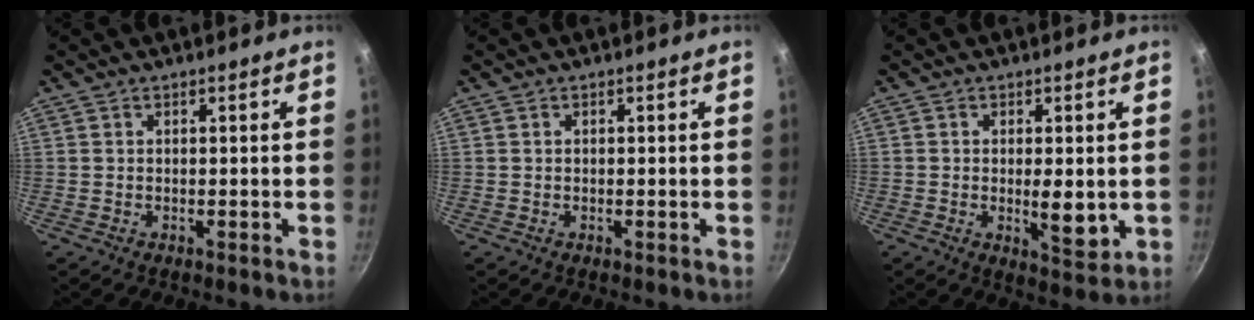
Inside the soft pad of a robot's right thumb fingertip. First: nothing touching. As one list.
[{"total": 0.0}, {"total": 5.8, "force": [-0.3, 2.5, 5.2], "torque": [-0.076, -0.017, 0.000]}]